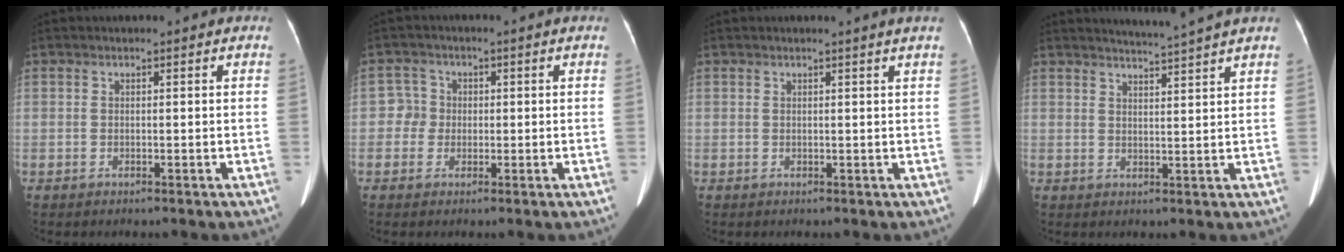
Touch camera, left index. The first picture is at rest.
{"total": 2.9, "force": [-0.2, 2.9, 0.1], "torque": [0.008, 0.011, -0.007]}
{"total": 1.4, "force": [1.1, -0.6, 0.6], "torque": [-0.020, -0.008, 0.017]}
{"total": 4.9, "force": [4.5, -1.6, 1.2], "torque": [-0.022, -0.003, 0.064]}